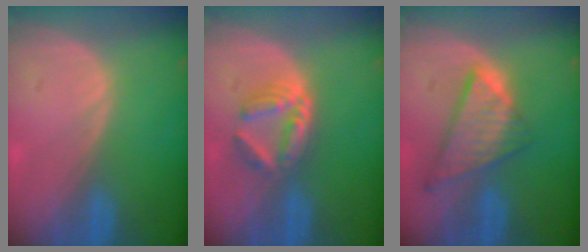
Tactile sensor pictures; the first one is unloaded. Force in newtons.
{"total": 6.1, "press": 5.3, "slide": 3.1}
{"total": 8.6, "press": 7.3, "slide": 4.5}